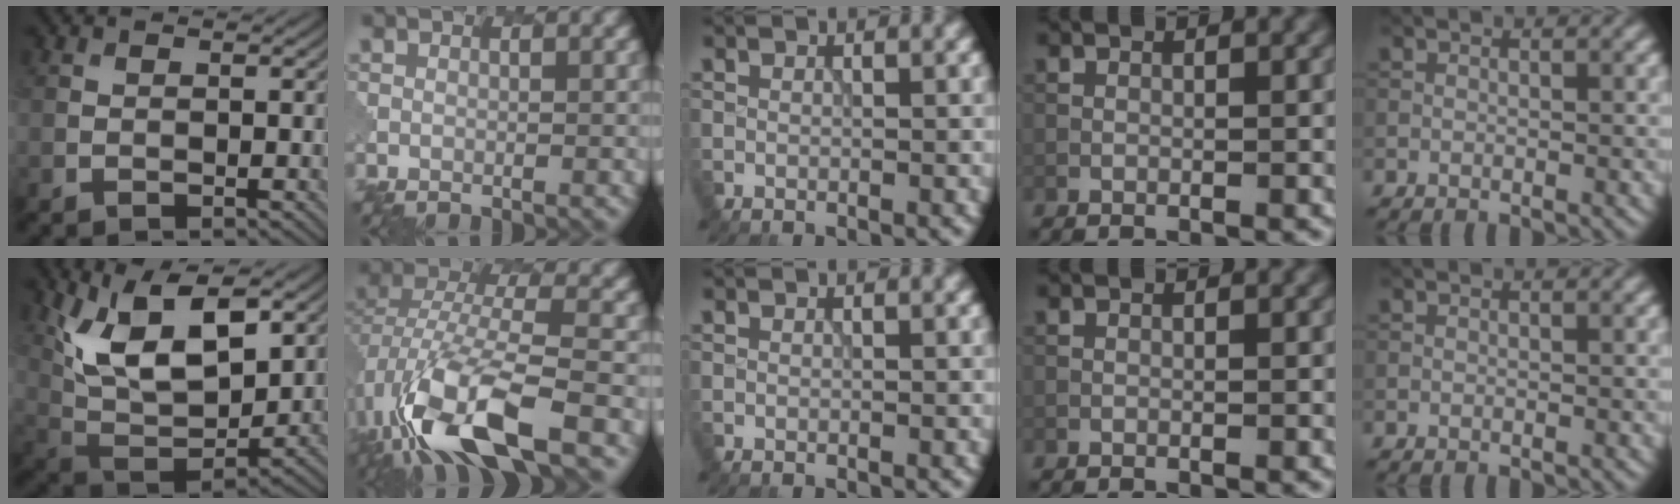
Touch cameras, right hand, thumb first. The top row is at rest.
{"thumb": {"total": 13.8, "force": [5.9, 7.0, 10.4], "torque": [-0.202, -0.004, 0.106]}, "index": {"total": 11.4, "force": [-5.8, 4.4, 8.8], "torque": [-0.182, -0.009, -0.110]}}